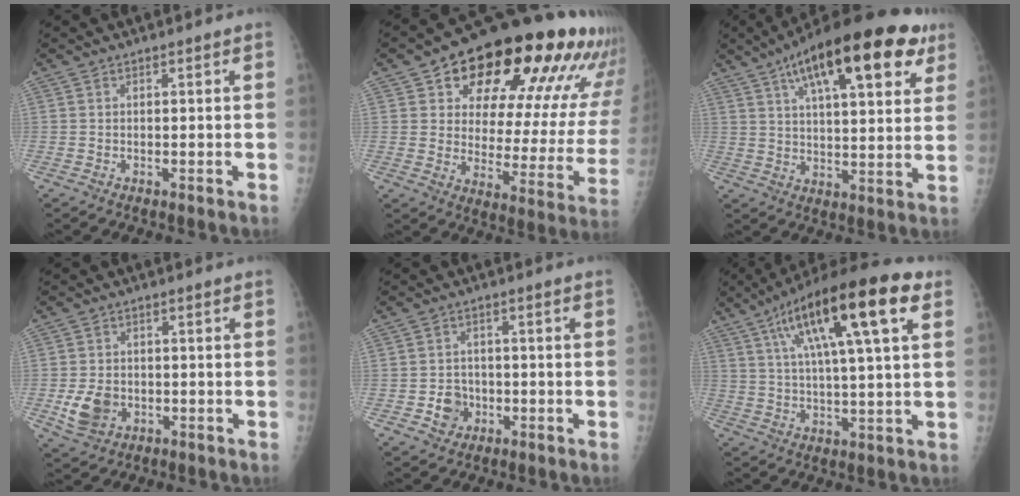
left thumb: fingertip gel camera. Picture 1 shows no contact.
{"total": 28.9, "force": [17.0, 12.2, 19.9], "torque": [-0.250, -0.043, 0.236]}
{"total": 23.3, "force": [12.0, 8.1, 18.3], "torque": [-0.260, -0.008, 0.177]}
{"total": 6.5, "force": [-1.7, 5.0, 3.8], "torque": [-0.060, 0.002, -0.022]}
{"total": 4.5, "force": [-1.6, 3.9, 1.5], "torque": [-0.003, 0.009, -0.023]}
{"total": 20.7, "force": [8.9, 4.7, 18.1], "torque": [-0.293, 0.009, 0.140]}